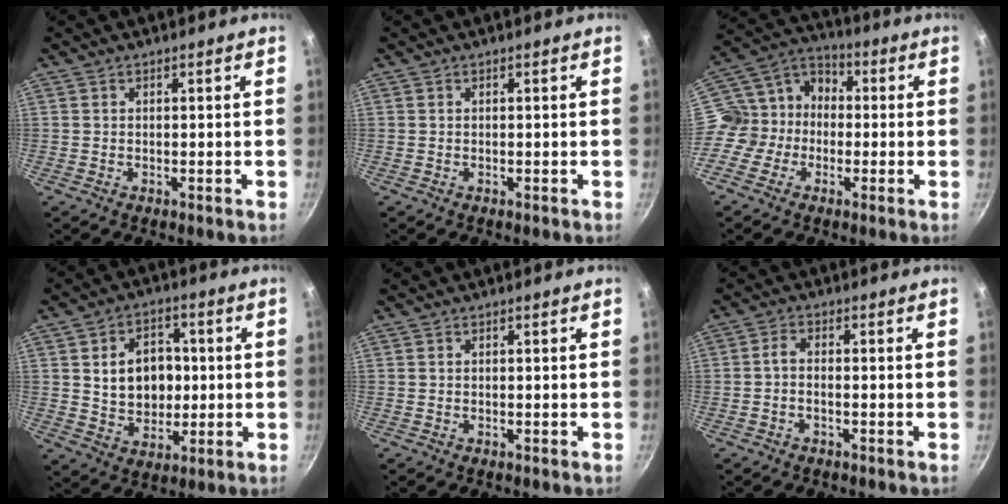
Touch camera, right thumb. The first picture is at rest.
{"total": 0.0}
{"total": 11.2, "force": [-1.6, 9.8, 5.2], "torque": [-0.058, 0.042, -0.055]}
{"total": 11.6, "force": [1.2, 9.0, 7.2], "torque": [-0.080, 0.003, 0.026]}
{"total": 0.0}
{"total": 2.4, "force": [-1.0, 1.1, 2.0], "torque": [-0.050, 0.015, -0.026]}